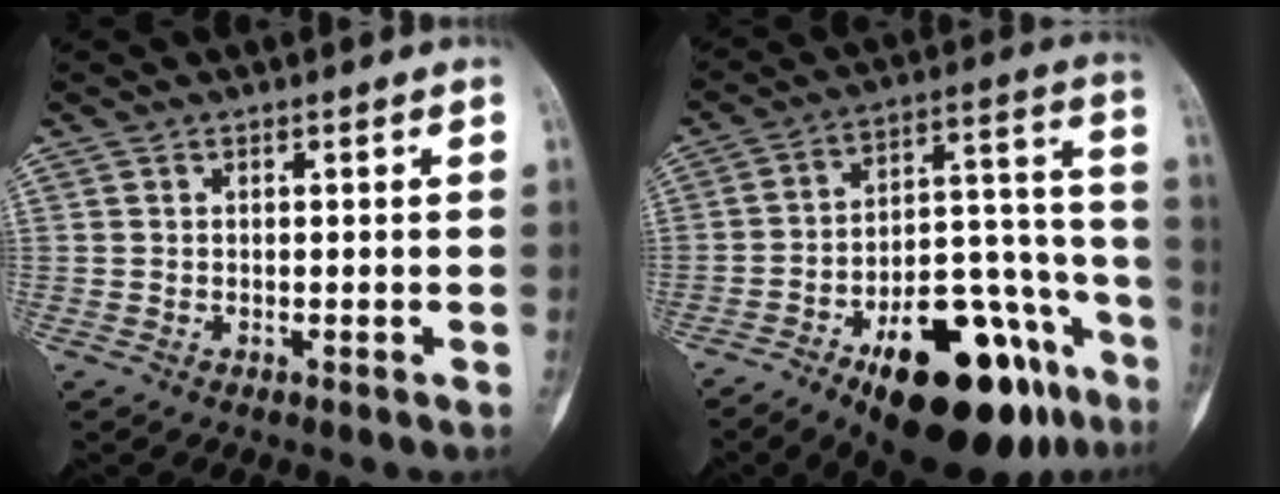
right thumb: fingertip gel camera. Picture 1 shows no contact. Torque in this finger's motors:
{"motor_torque": [2.59, 1.81, 1.72, -1.06, 0.29]}